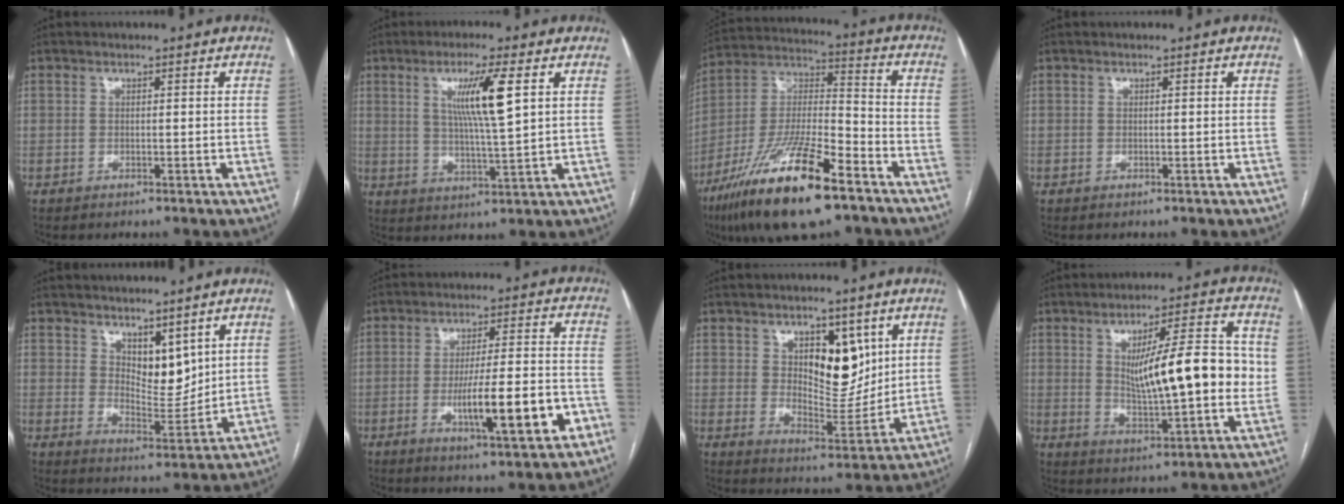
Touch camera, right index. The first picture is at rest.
{"total": 8.7, "force": [3.0, -0.2, 8.1], "torque": [-0.147, -0.006, 0.053]}
{"total": 20.6, "force": [-12.6, 3.8, 15.8], "torque": [-0.320, -0.026, -0.226]}
{"total": 0.0}
{"total": 6.6, "force": [4.2, 3.1, 4.0], "torque": [-0.065, -0.011, 0.084]}
{"total": 12.6, "force": [-4.3, 1.5, 11.8], "torque": [-0.188, -0.001, -0.060]}
{"total": 10.1, "force": [4.1, 4.9, 7.8], "torque": [-0.115, -0.003, 0.075]}
{"total": 15.0, "force": [1.6, 2.8, 14.7], "torque": [-0.227, 0.011, 0.027]}